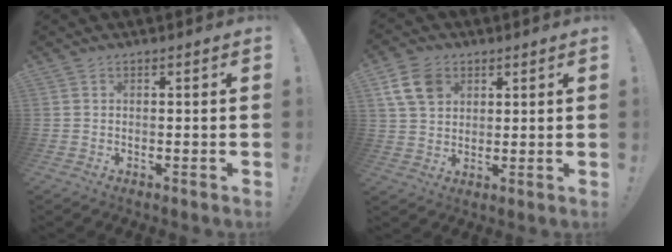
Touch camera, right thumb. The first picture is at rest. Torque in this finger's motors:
{"motor_torque": [0.09, 0.09, 0.20, 0.15, 0.00]}